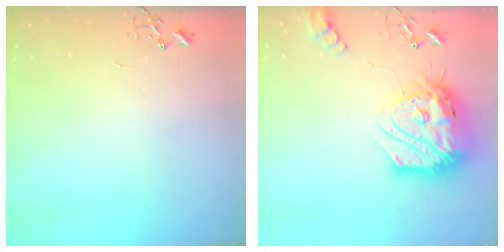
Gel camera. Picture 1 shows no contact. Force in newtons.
{"total": 29.6, "press": 29.5, "slide": 2.6}